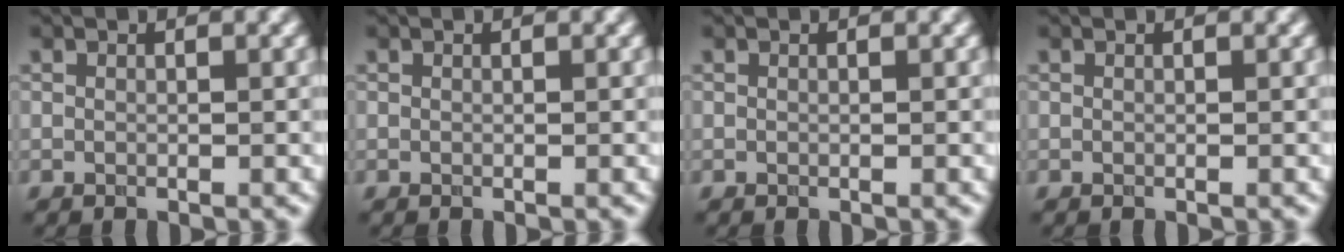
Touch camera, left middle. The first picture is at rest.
{"total": 0.0}
{"total": 0.0}
{"total": 0.0}